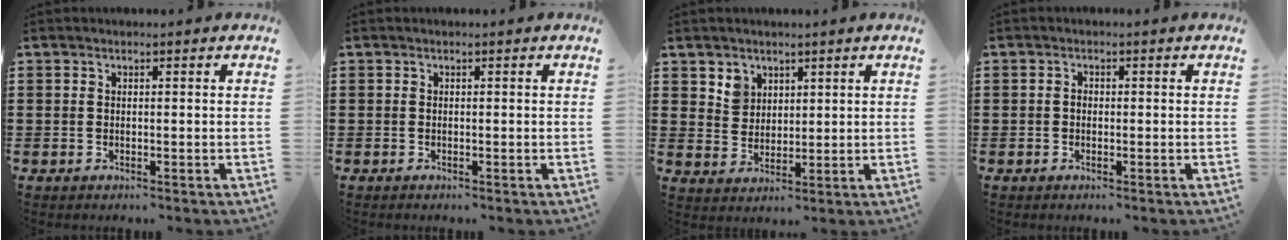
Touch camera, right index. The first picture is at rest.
{"total": 0.0}
{"total": 3.8, "force": [2.3, 3.0, 0.5], "torque": [-0.022, 0.012, 0.046]}
{"total": 1.0, "force": [-0.1, 0.7, 0.7], "torque": [-0.016, 0.001, -0.003]}